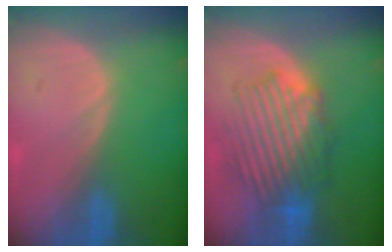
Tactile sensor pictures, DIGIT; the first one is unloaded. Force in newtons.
{"total": 8.7, "press": 8.5, "slide": 2.2}